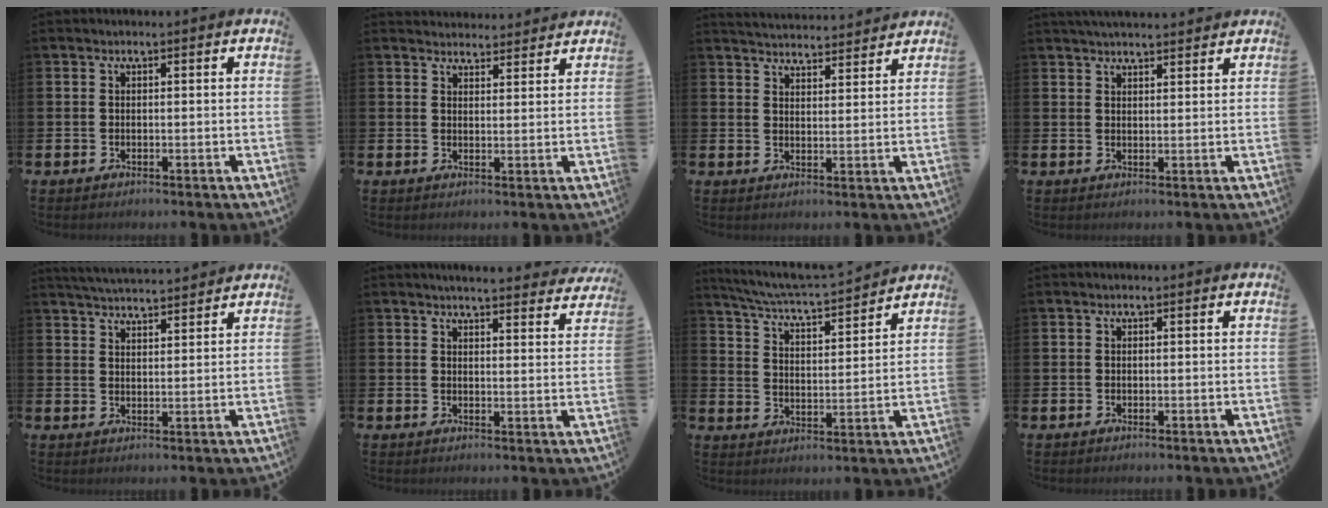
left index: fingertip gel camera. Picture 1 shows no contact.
{"total": 3.2, "force": [3.1, 0.8, -0.2], "torque": [0.006, -0.018, 0.056]}
{"total": 4.4, "force": [4.4, 0.3, -0.1], "torque": [-0.010, -0.030, 0.079]}
{"total": 3.0, "force": [3.0, 0.2, 0.4], "torque": [-0.014, -0.010, 0.055]}
{"total": 4.4, "force": [4.4, 0.1, 0.2], "torque": [-0.015, -0.023, 0.079]}
{"total": 4.0, "force": [4.0, 0.1, 0.5], "torque": [-0.008, -0.028, 0.069]}
{"total": 5.9, "force": [5.7, 0.1, 1.5], "torque": [-0.058, -0.046, 0.096]}
{"total": 0.0}